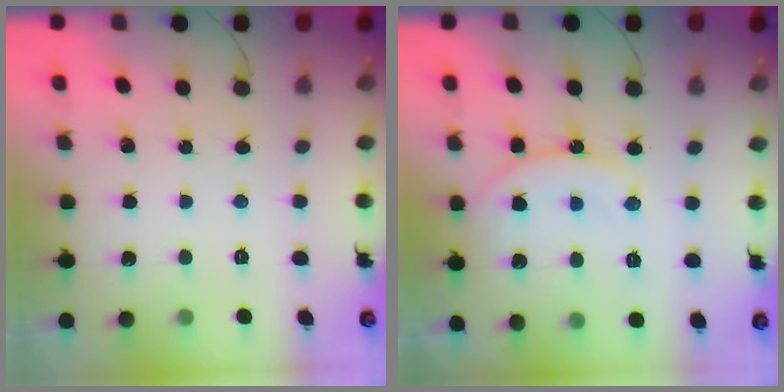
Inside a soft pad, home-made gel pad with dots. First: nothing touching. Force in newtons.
{"total": 13.2, "press": 13.1, "slide": 1.3}